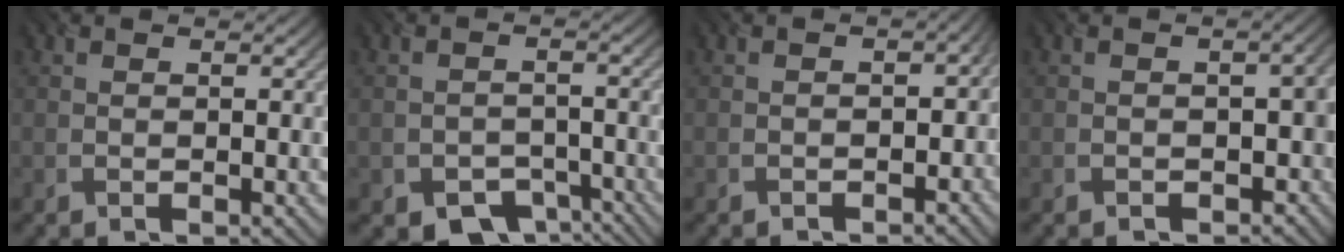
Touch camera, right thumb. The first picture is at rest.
{"total": 5.5, "force": [-3.8, 3.2, 2.3], "torque": [-0.034, -0.013, -0.058]}
{"total": 2.6, "force": [-1.4, 1.9, 1.2], "torque": [-0.004, -0.006, -0.018]}
{"total": 4.0, "force": [-1.6, 2.9, 2.3], "torque": [-0.024, -0.015, -0.020]}